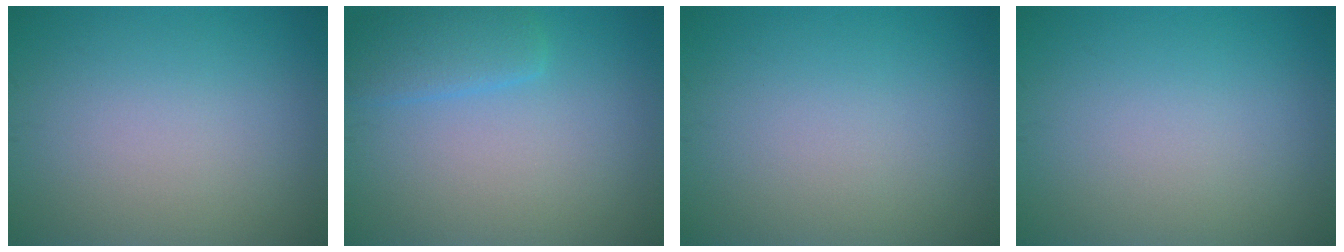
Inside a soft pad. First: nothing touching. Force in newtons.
{"total": 2.5, "press": 2.5, "slide": 0.3}
{"total": 0.0}
{"total": 0.0}